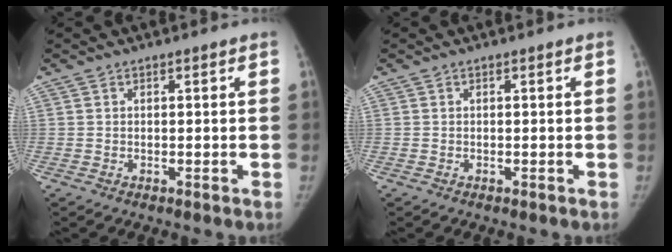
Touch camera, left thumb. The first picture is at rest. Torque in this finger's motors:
{"motor_torque": [-0.02, -0.01, 0.16, 0.12, -0.01]}